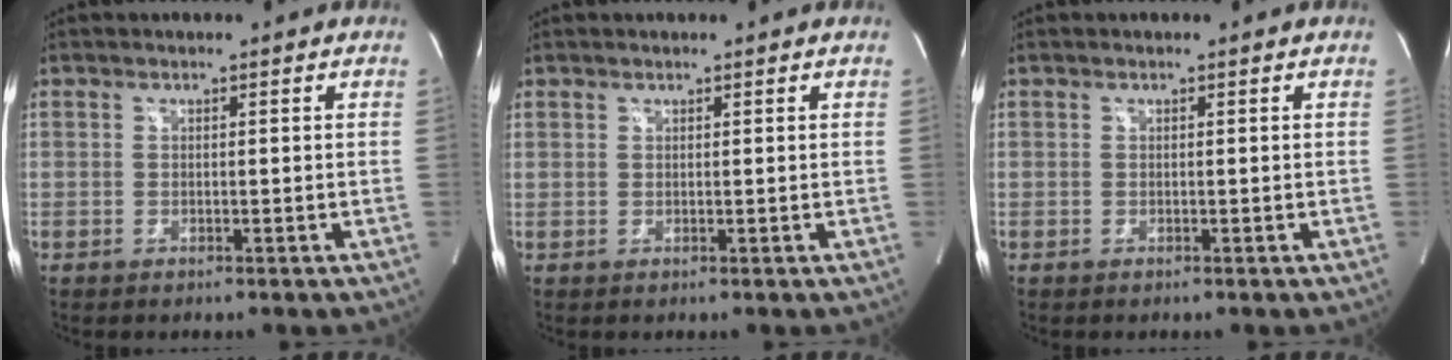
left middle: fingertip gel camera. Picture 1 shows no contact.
{"total": 0.7, "force": [0.5, 0.5, 0.0], "torque": [0.002, 0.003, 0.008]}
{"total": 0.0}